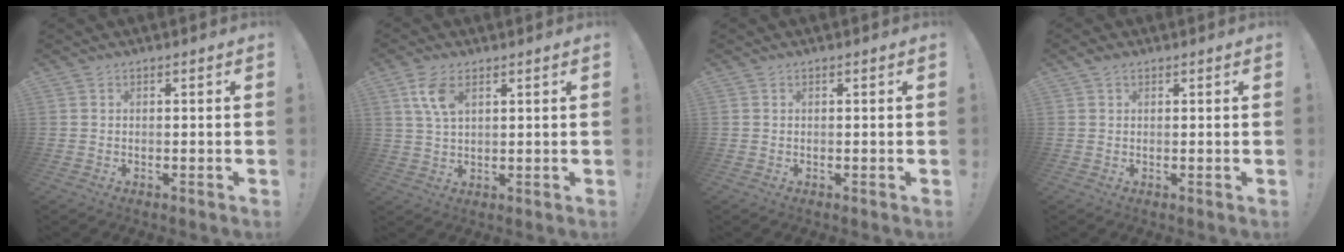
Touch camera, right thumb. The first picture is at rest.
{"total": 7.2, "force": [3.1, 3.5, 5.5], "torque": [-0.110, -0.006, 0.058]}
{"total": 0.0}
{"total": 1.7, "force": [1.0, 1.0, 0.9], "torque": [-0.013, 0.001, 0.018]}